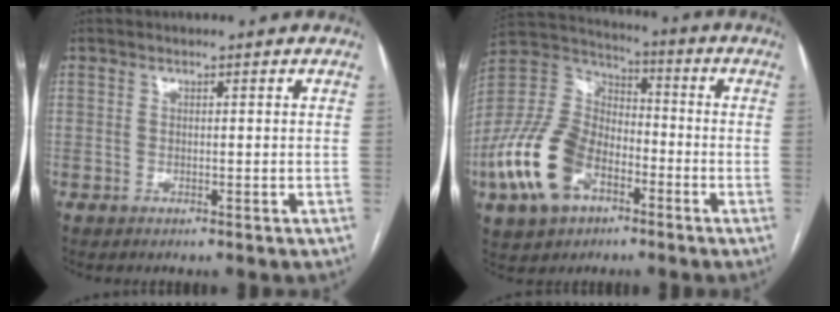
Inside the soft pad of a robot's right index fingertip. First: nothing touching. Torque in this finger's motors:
{"motor_torque": [1.78, -0.36, 0.51, 0.21]}